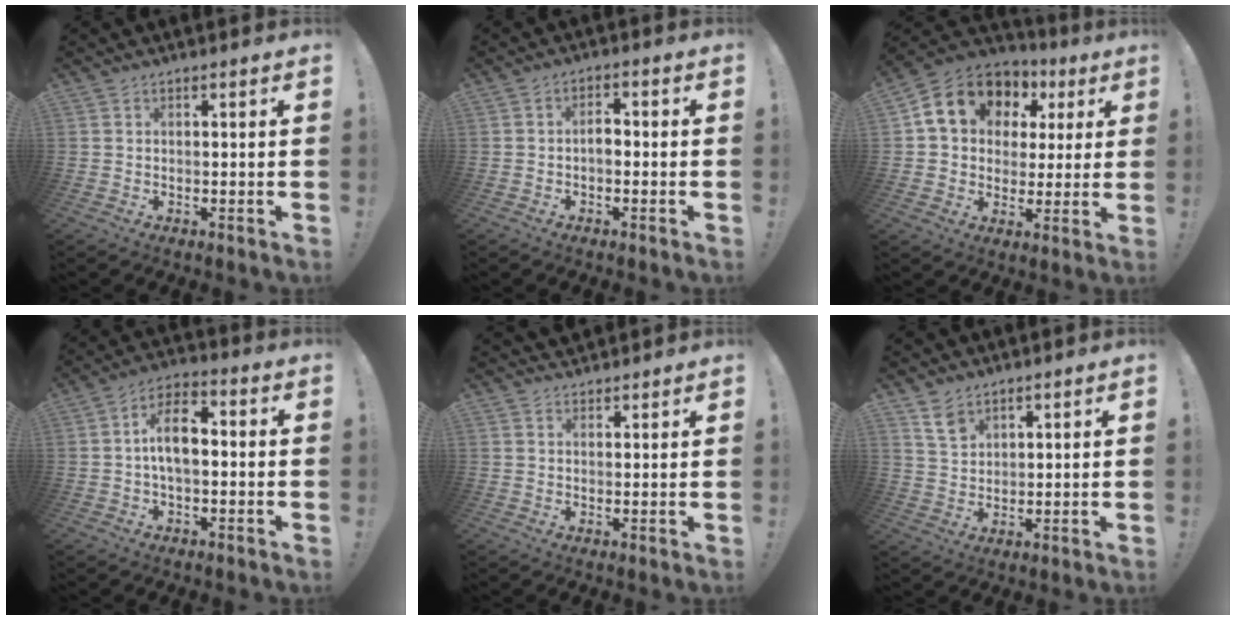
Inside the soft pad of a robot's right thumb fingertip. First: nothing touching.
{"total": 3.2, "force": [-0.8, 1.8, 2.5], "torque": [-0.046, -0.002, -0.019]}
{"total": 15.3, "force": [6.4, 11.8, 7.4], "torque": [-0.119, -0.022, 0.131]}
{"total": 9.9, "force": [0.2, 5.2, 8.4], "torque": [-0.147, 0.007, 0.004]}
{"total": 3.1, "force": [2.7, 1.4, 0.0], "torque": [0.011, -0.017, 0.050]}
{"total": 6.3, "force": [4.7, 3.7, 2.0], "torque": [-0.028, -0.031, 0.090]}